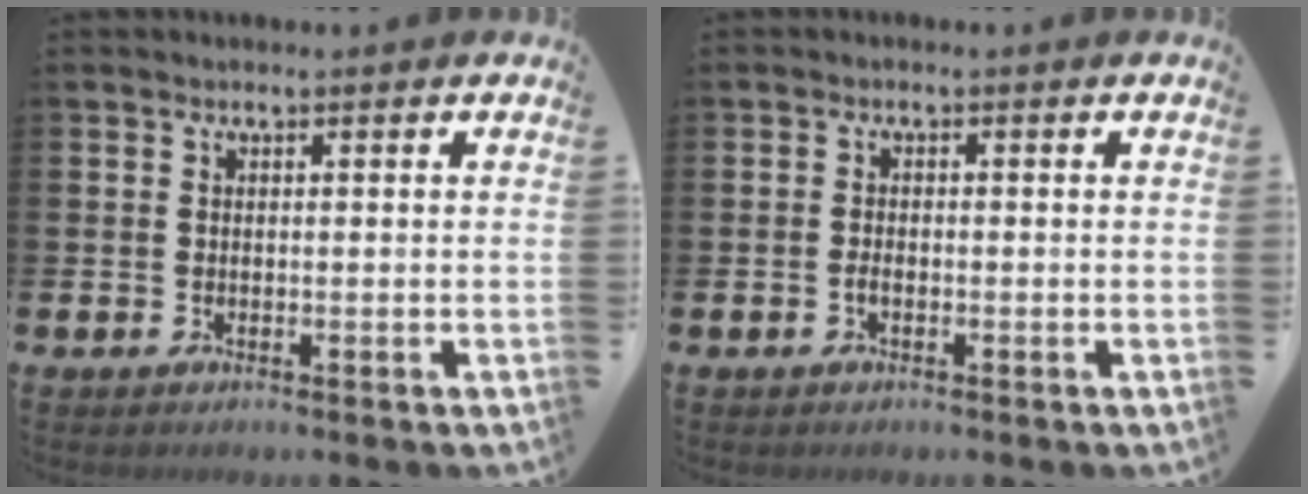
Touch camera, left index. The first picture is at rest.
{"total": 1.0, "force": [-0.5, 0.5, 0.8], "torque": [-0.016, 0.000, -0.009]}